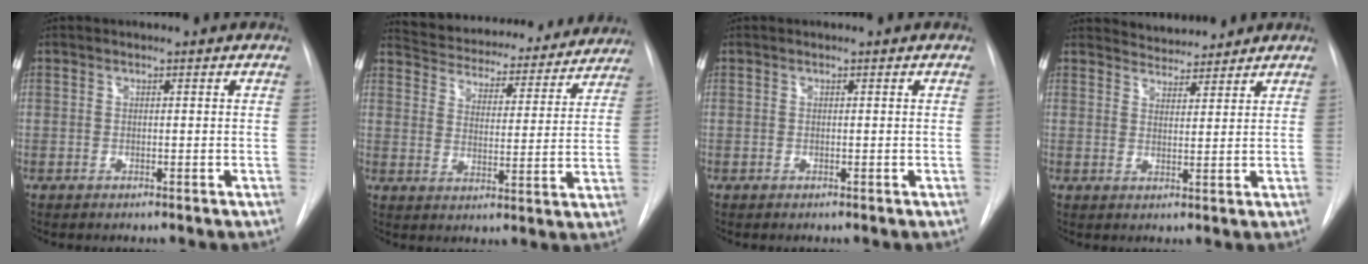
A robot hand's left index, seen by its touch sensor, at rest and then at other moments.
{"total": 24.0, "force": [22.2, 6.4, 6.5], "torque": [-0.111, -0.013, 0.285]}
{"total": 0.0}
{"total": 5.2, "force": [5.0, 1.2, 0.2], "torque": [-0.005, 0.012, 0.077]}